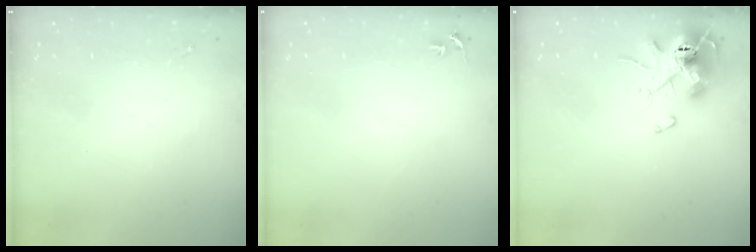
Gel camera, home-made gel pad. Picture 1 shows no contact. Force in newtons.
{"total": 2.3, "press": 2.3, "slide": 0.2}
{"total": 11.8, "press": 11.7, "slide": 1.6}